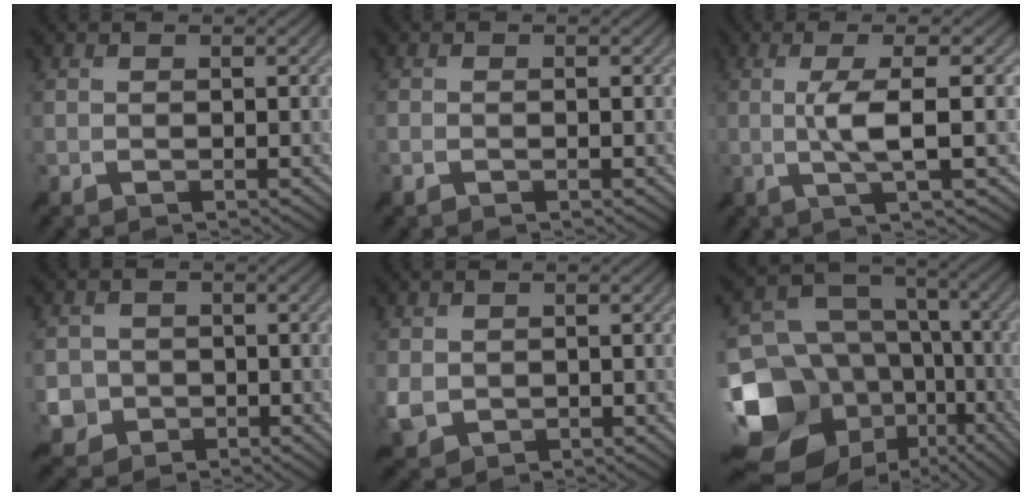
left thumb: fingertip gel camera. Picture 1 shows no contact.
{"total": 0.9, "force": [-0.5, 0.1, 0.8], "torque": [-0.018, 0.001, -0.011]}
{"total": 6.8, "force": [-0.1, 0.8, 6.7], "torque": [-0.131, 0.015, -0.008]}
{"total": 3.5, "force": [-0.9, 3.3, 0.7], "torque": [-0.015, -0.007, -0.027]}
{"total": 2.7, "force": [0.2, 2.2, 1.5], "torque": [-0.047, -0.005, 0.010]}
{"total": 19.6, "force": [-7.0, 15.6, 9.6], "torque": [-0.256, -0.023, -0.094]}